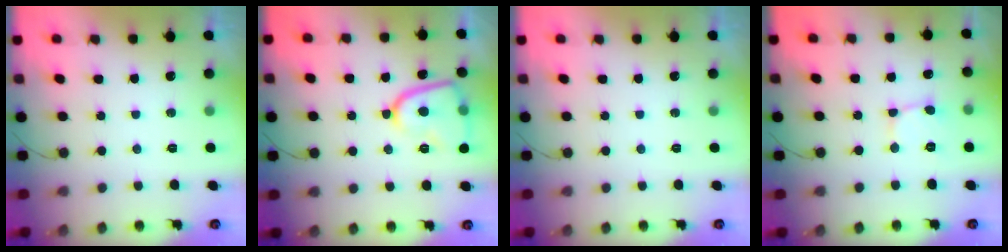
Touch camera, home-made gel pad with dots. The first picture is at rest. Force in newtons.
{"total": 12.4, "press": 12.3, "slide": 1.2}
{"total": 0.0}
{"total": 1.8, "press": 1.7, "slide": 0.2}